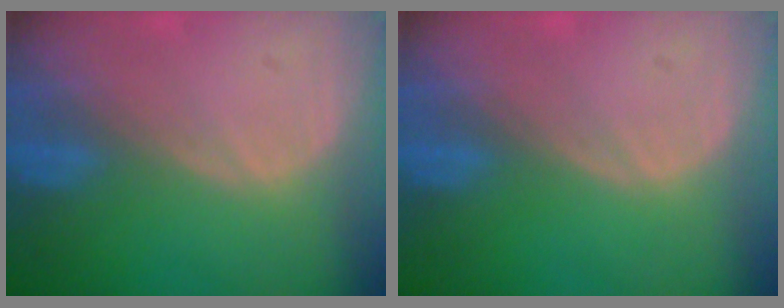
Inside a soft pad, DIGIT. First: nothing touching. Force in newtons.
{"total": 0.0}